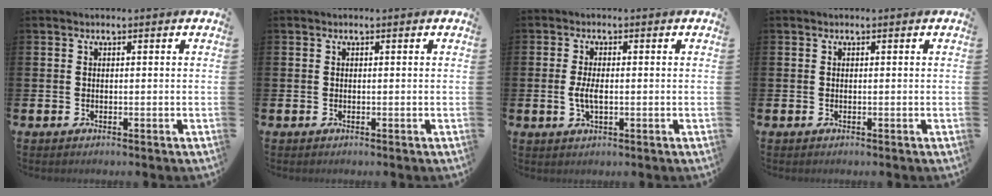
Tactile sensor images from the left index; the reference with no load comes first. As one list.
[{"total": 0.0}, {"total": 3.0, "force": [-0.3, 1.3, 2.7], "torque": [-0.051, -0.003, -0.010]}, {"total": 0.0}]